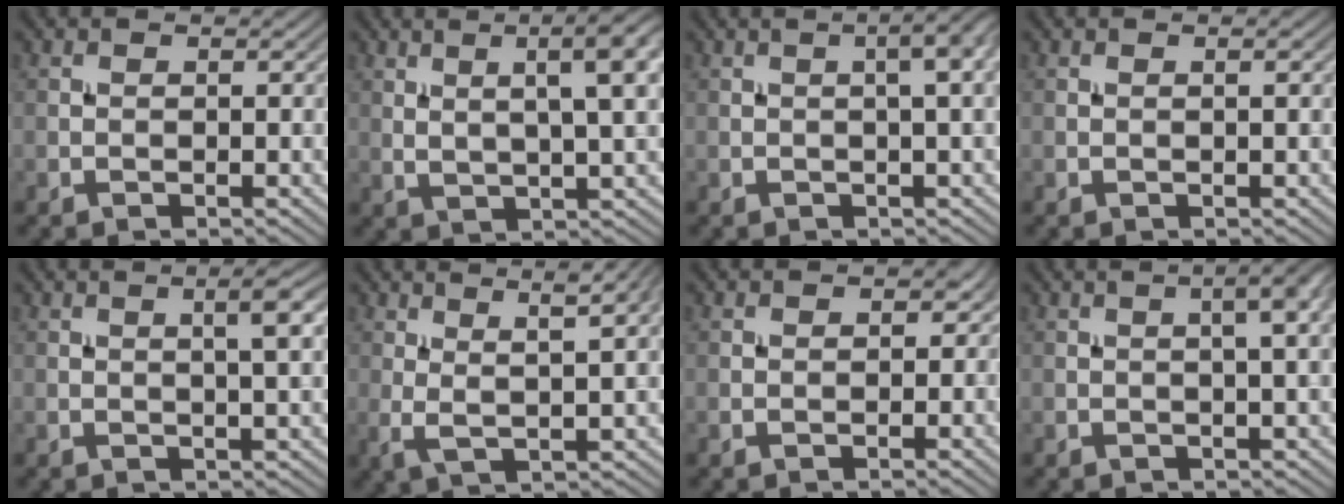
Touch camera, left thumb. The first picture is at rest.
{"total": 9.4, "force": [3.9, 2.2, 8.3], "torque": [-0.103, 0.030, 0.058]}
{"total": 4.5, "force": [0.9, 0.9, 4.4], "torque": [-0.059, 0.020, 0.011]}
{"total": 0.9, "force": [0.3, -0.2, 0.8], "torque": [-0.016, 0.005, 0.004]}
{"total": 3.2, "force": [0.9, 0.1, 3.0], "torque": [-0.050, 0.010, 0.015]}
{"total": 8.2, "force": [3.3, 1.8, 7.3], "torque": [-0.110, 0.018, 0.055]}
{"total": 1.0, "force": [-0.3, 0.8, 0.6], "torque": [-0.009, -0.003, -0.006]}
{"total": 5.0, "force": [1.1, 1.1, 4.8], "torque": [-0.061, 0.022, 0.009]}